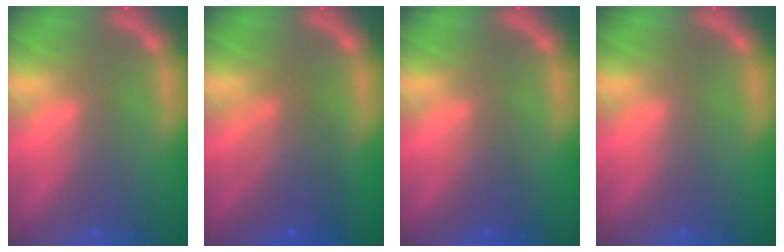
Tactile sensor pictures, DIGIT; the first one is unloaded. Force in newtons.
{"total": 5.1}
{"total": 2.0}
{"total": 0.0}